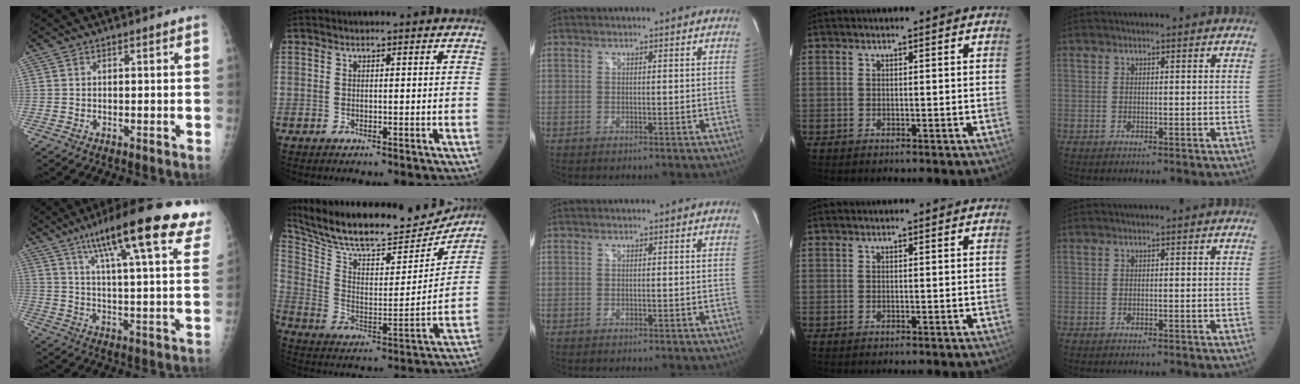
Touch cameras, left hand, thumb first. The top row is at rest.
{"thumb": {"total": 25.4, "force": [16.2, 4.6, 19.1], "torque": [-0.261, -0.029, 0.223]}, "index": {"total": 21.9, "force": [20.1, 4.6, 7.3], "torque": [-0.129, -0.007, 0.305]}}